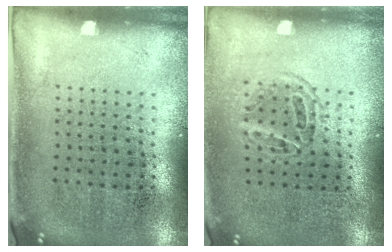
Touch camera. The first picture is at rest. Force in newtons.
{"total": 1.2, "press": 1.0, "slide": 0.5}